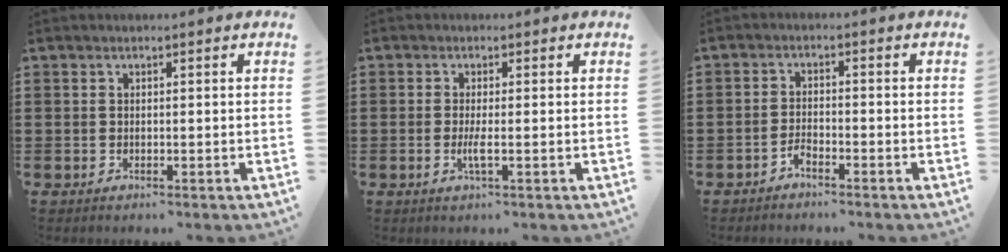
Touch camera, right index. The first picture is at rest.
{"total": 2.4, "force": [-0.6, 0.1, 2.3], "torque": [-0.048, -0.007, -0.013]}
{"total": 2.0, "force": [-1.8, 0.4, 0.5], "torque": [-0.015, 0.003, -0.037]}